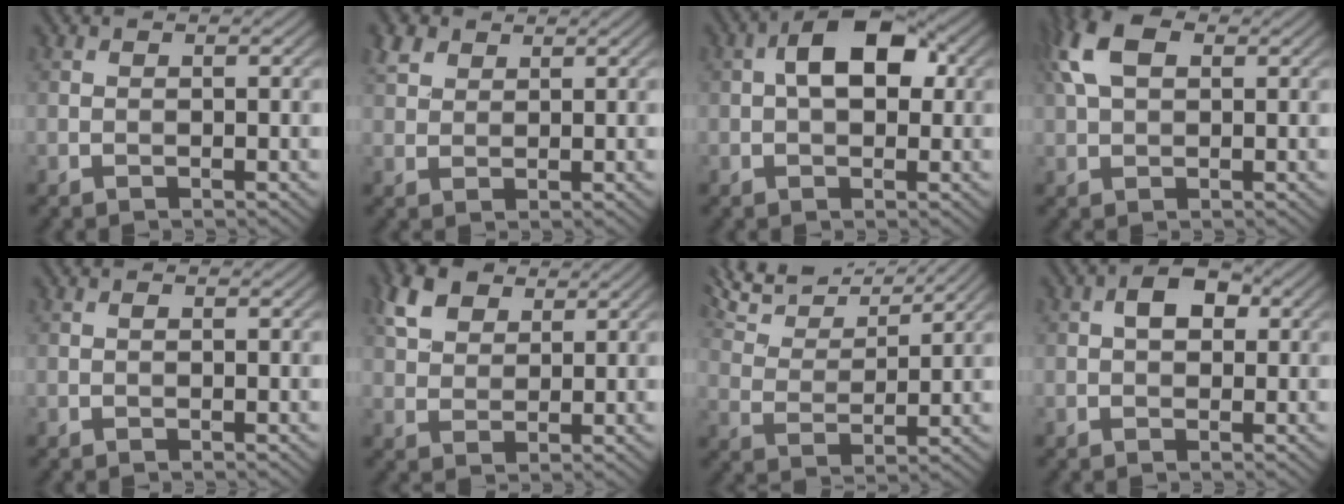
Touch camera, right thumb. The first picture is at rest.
{"total": 3.3, "force": [2.0, 2.1, 1.5], "torque": [-0.043, 0.010, 0.044]}
{"total": 6.6, "force": [1.1, 3.8, 5.4], "torque": [-0.086, 0.013, 0.011]}
{"total": 7.4, "force": [2.5, 4.2, 5.6], "torque": [-0.146, 0.025, 0.044]}
{"total": 0.0}
{"total": 5.9, "force": [3.3, 3.7, 3.2], "torque": [-0.073, 0.009, 0.065]}
{"total": 11.5, "force": [9.8, 2.7, 5.3], "torque": [-0.131, 0.010, 0.161]}
{"total": 3.5, "force": [0.7, 2.4, 2.5], "torque": [-0.042, 0.006, 0.006]}